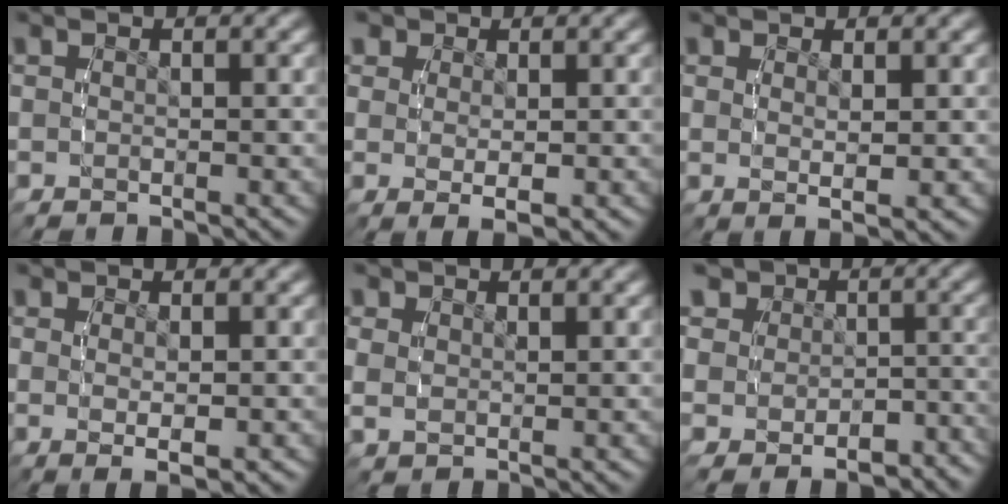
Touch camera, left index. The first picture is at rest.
{"total": 2.5, "force": [0.6, 1.3, 2.1], "torque": [-0.038, -0.018, 0.024]}
{"total": 1.5, "force": [0.7, -0.3, 1.4], "torque": [-0.022, -0.015, 0.024]}
{"total": 2.4, "force": [-0.3, 0.1, 2.4], "torque": [-0.038, -0.014, 0.009]}
{"total": 2.3, "force": [1.2, 1.7, 1.1], "torque": [-0.030, -0.011, 0.033]}
{"total": 9.8, "force": [-0.5, 8.8, 4.3], "torque": [-0.095, -0.013, -0.016]}